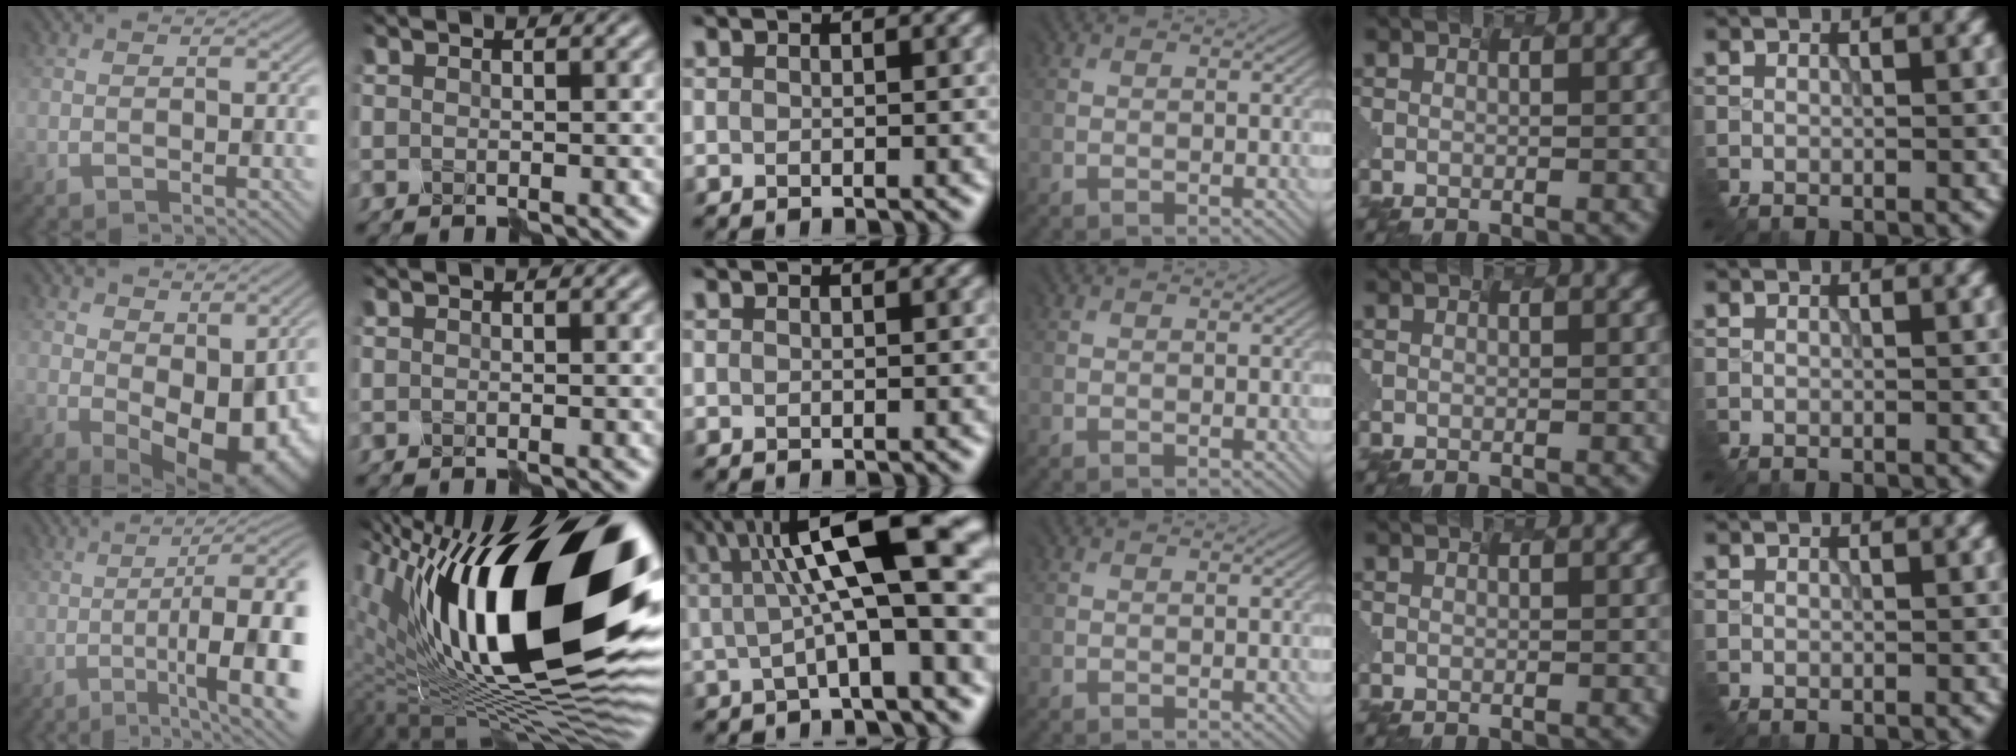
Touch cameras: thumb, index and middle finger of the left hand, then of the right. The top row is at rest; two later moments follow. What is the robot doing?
{"motion": "shake", "object": "plastic piggy bank"}